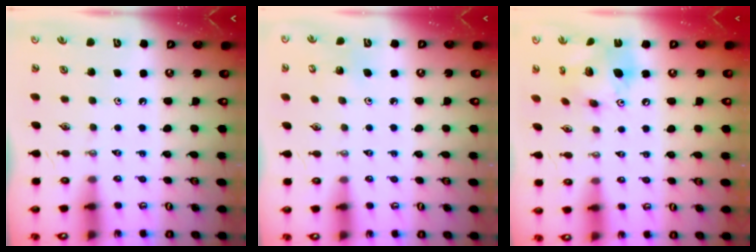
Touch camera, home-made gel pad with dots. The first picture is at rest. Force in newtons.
{"total": 5.0, "press": 4.6, "slide": 1.9}
{"total": 15.3, "press": 15.2, "slide": 1.4}